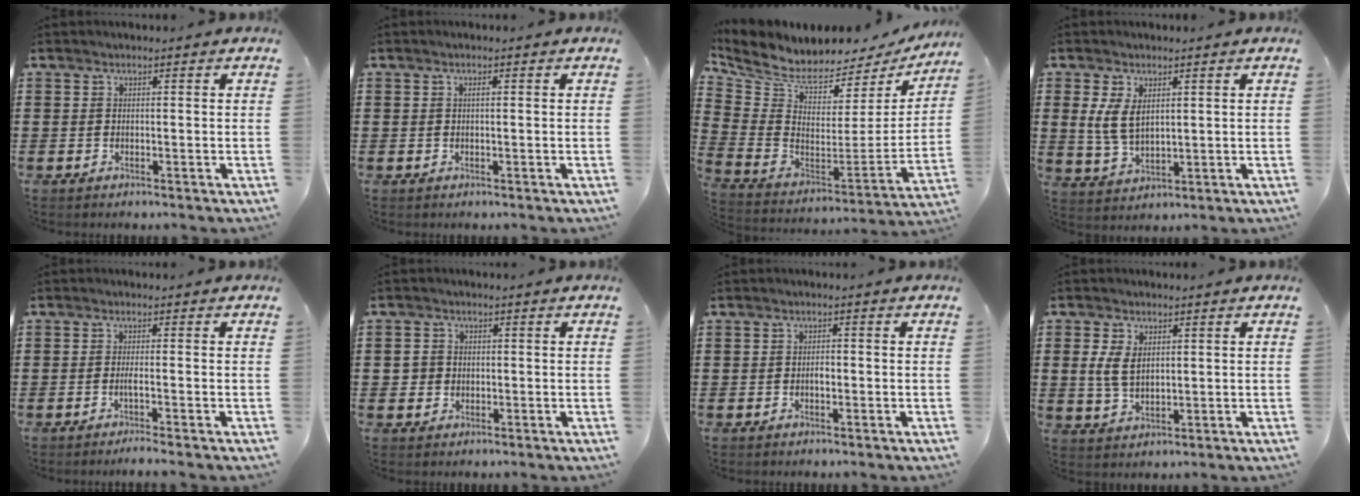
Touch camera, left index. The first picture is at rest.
{"total": 0.5, "force": [0.1, 0.2, 0.5], "torque": [-0.011, -0.001, 0.003]}
{"total": 5.1, "force": [4.6, 1.7, 1.6], "torque": [-0.065, -0.052, 0.077]}
{"total": 5.1, "force": [1.5, 2.9, 3.9], "torque": [-0.098, 0.001, 0.024]}
{"total": 1.9, "force": [-0.8, -0.3, 1.7], "torque": [-0.030, -0.003, -0.017]}
{"total": 1.9, "force": [0.1, 1.8, 0.5], "torque": [-0.017, 0.007, -0.001]}
{"total": 1.2, "force": [-0.3, 0.5, 1.1], "torque": [-0.023, 0.000, -0.006]}
{"total": 4.5, "force": [1.1, 2.8, 3.4], "torque": [-0.081, 0.007, 0.018]}